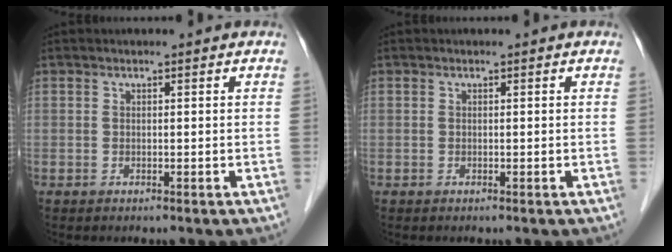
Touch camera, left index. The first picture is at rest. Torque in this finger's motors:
{"motor_torque": [0.00, 0.00, 0.00, 0.00]}